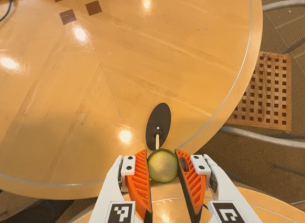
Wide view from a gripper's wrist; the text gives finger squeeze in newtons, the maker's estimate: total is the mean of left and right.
{"total": 9.0, "left": 9.2, "right": 8.8}